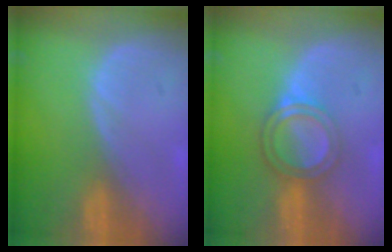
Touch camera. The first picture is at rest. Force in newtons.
{"total": 5.2, "press": 4.7, "slide": 2.2}